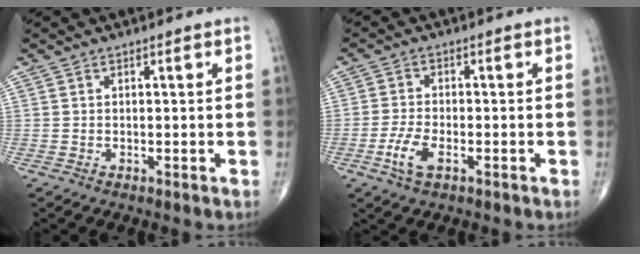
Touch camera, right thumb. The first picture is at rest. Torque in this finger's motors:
{"motor_torque": [0.00, 0.10, 0.19, 0.31, 0.18]}